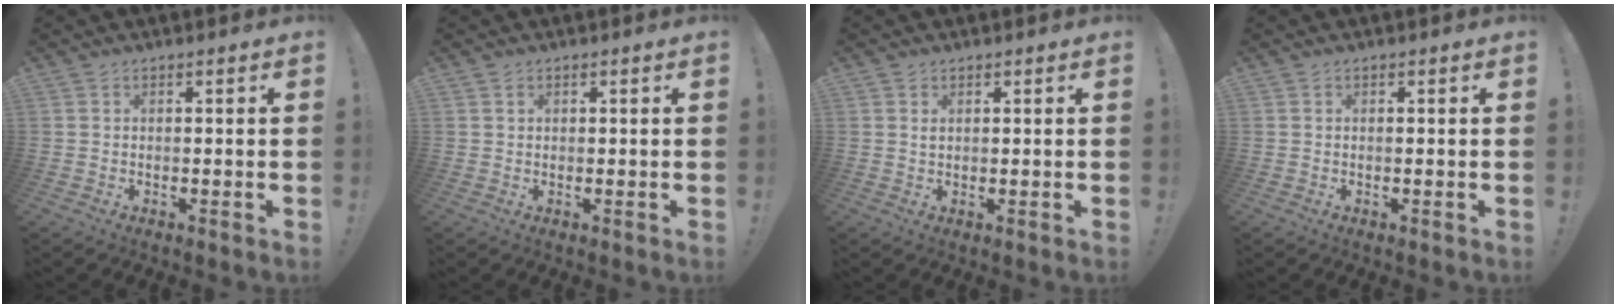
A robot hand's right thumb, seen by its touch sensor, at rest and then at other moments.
{"total": 0.7, "force": [0.4, 0.6, 0.2], "torque": [0.005, -0.003, 0.007]}
{"total": 0.9, "force": [0.7, 0.6, 0.2], "torque": [-0.004, 0.000, 0.013]}
{"total": 0.0}